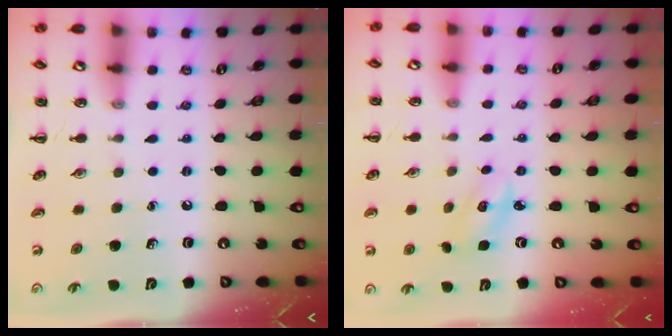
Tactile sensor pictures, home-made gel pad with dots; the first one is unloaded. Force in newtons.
{"total": 2.8, "press": 2.8, "slide": 0.7}